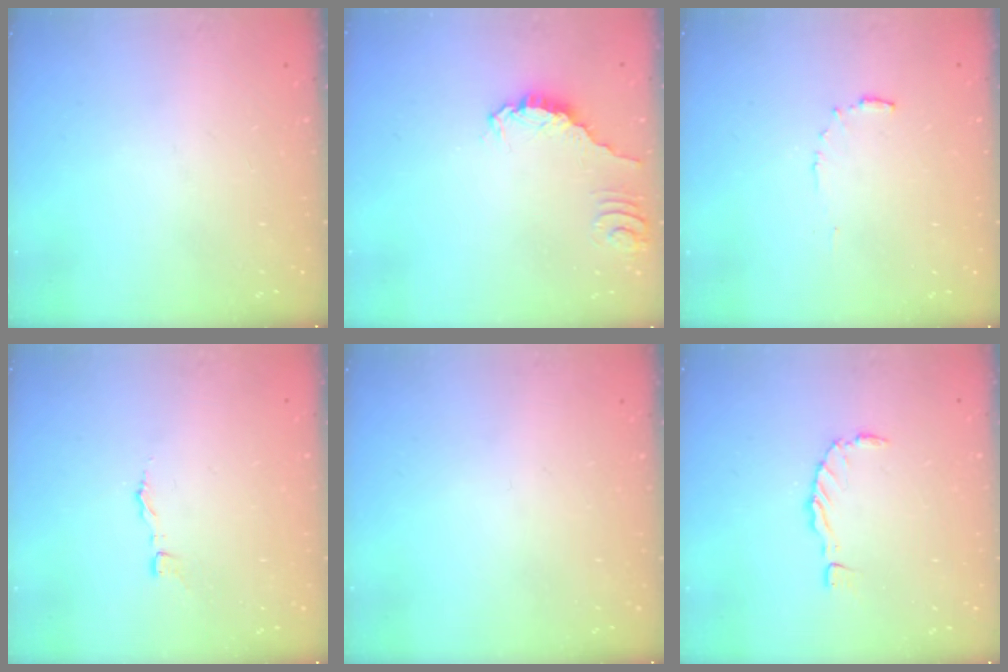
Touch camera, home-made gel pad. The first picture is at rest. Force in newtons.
{"total": 0.0}
{"total": 5.1, "press": 5.1, "slide": 0.3}
{"total": 2.9, "press": 2.9, "slide": 0.3}
{"total": 0.0}
{"total": 0.0}